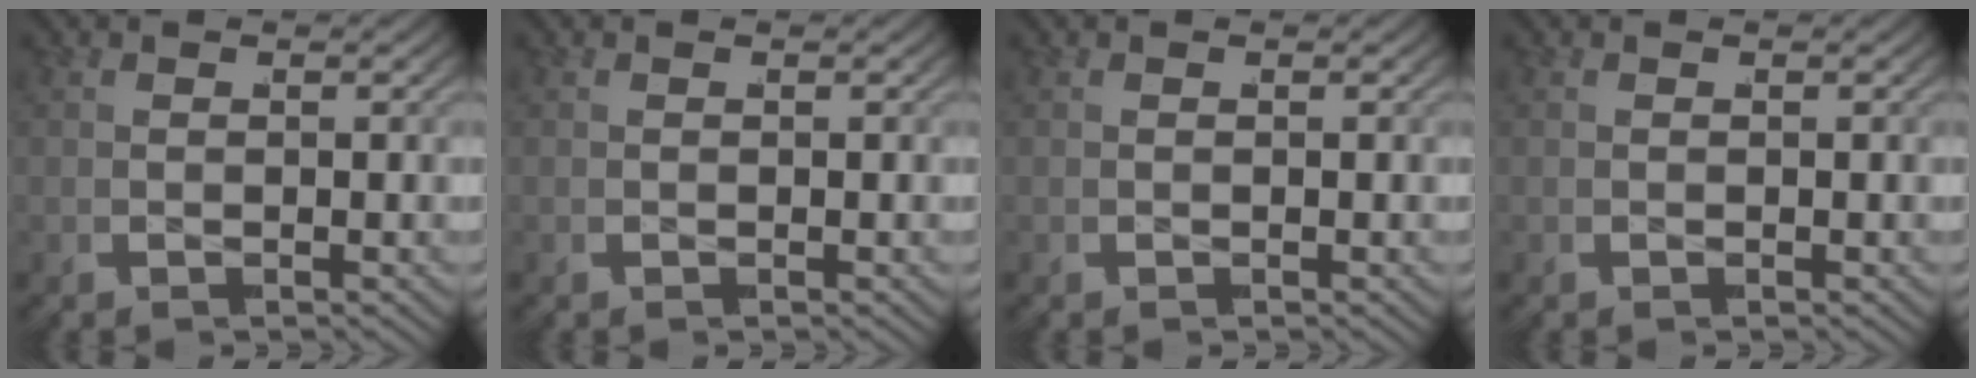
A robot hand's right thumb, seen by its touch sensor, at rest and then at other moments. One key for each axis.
{"total": 0.0}
{"total": 0.0}
{"total": 0.0}